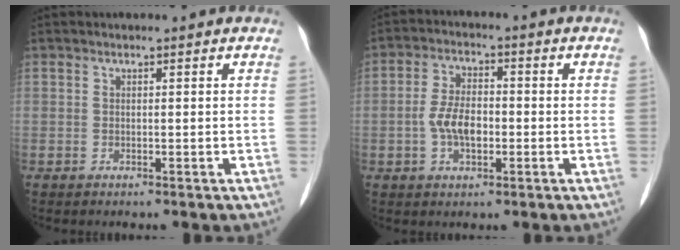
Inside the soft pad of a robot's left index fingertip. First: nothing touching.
{"total": 5.8, "force": [-1.1, 3.0, 4.9], "torque": [-0.105, 0.009, -0.023]}